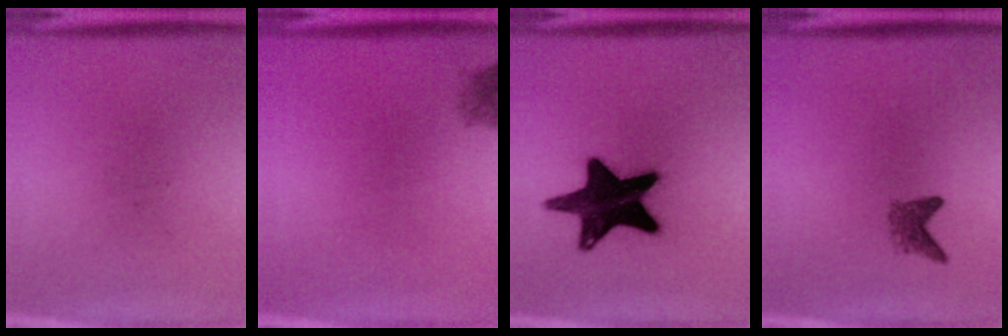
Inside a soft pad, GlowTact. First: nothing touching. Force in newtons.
{"total": 1.5}
{"total": 18.1}
{"total": 2.0}